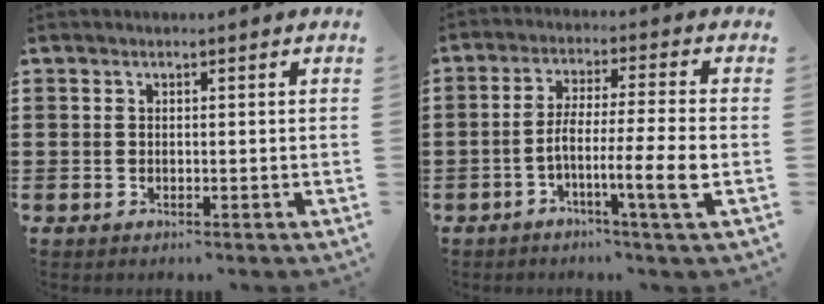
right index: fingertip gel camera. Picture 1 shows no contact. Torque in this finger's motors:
{"motor_torque": [0.24, -0.17, 0.67, 0.12]}